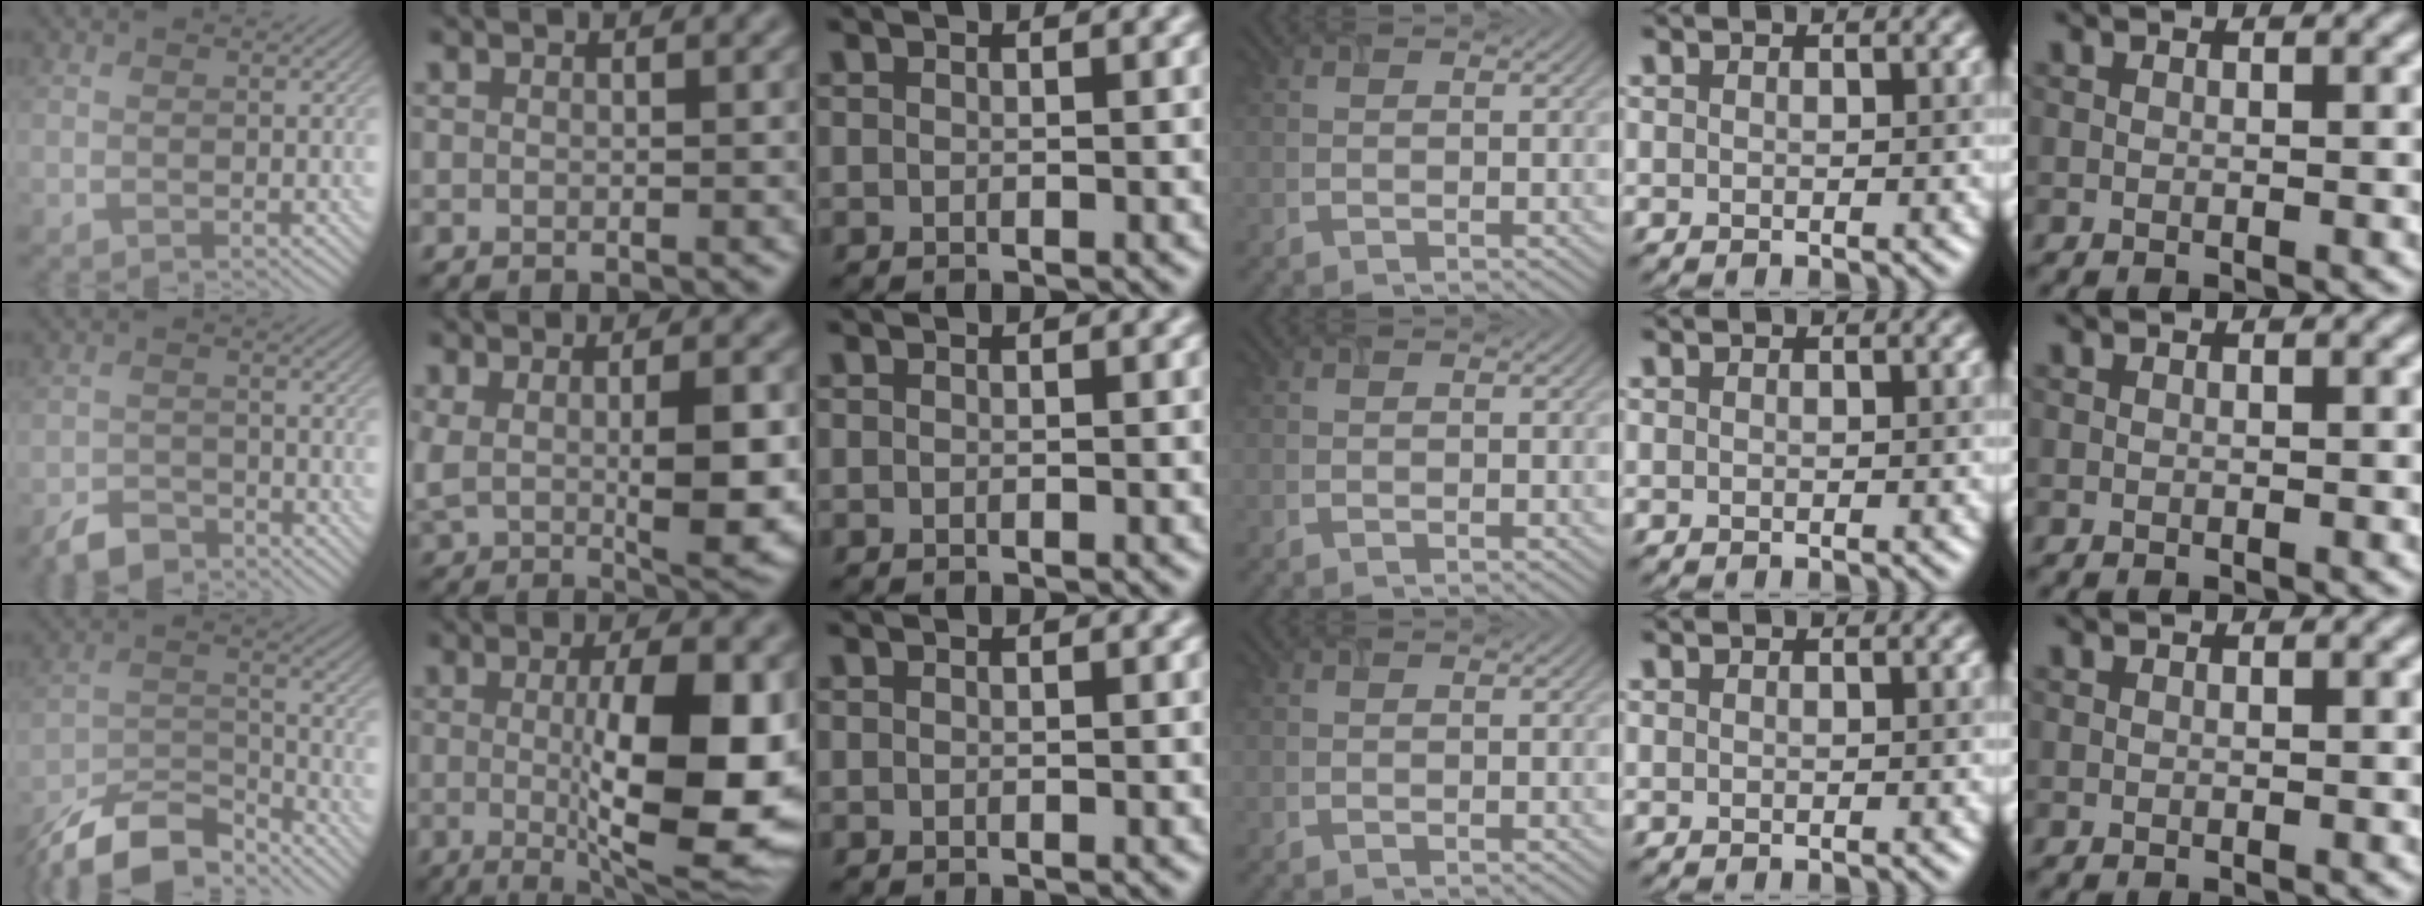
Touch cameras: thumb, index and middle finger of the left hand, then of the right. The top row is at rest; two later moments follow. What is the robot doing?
{"motion": "open", "object": "airpods case & airpods"}